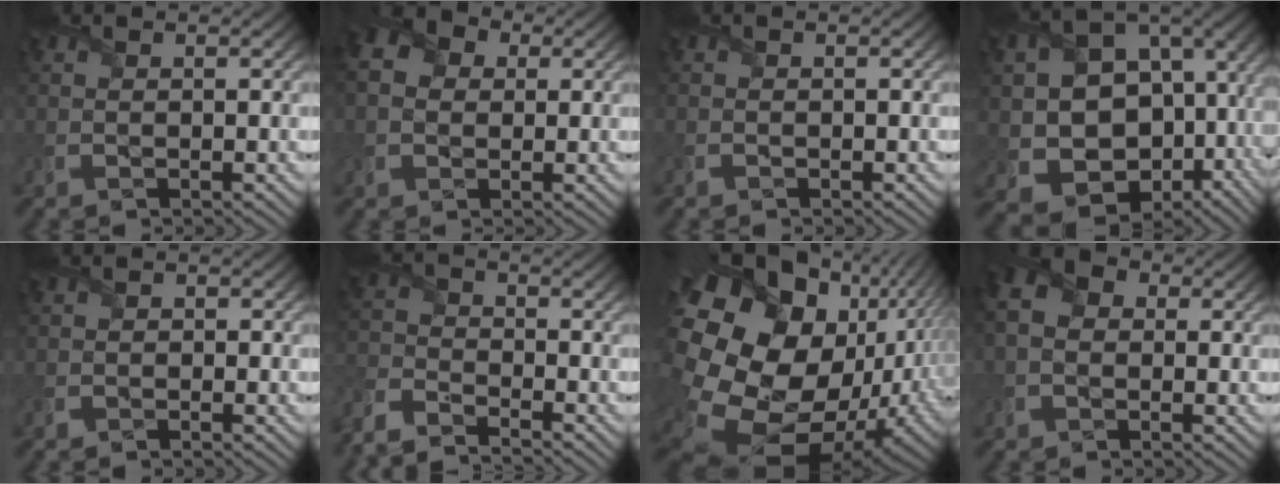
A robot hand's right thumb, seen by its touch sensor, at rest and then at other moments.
{"total": 6.2, "force": [1.1, 5.0, 3.5], "torque": [-0.108, 0.009, 0.018]}
{"total": 0.6, "force": [-0.5, 0.2, 0.0], "torque": [-0.001, -0.002, -0.012]}
{"total": 15.6, "force": [-1.5, 12.2, 9.6], "torque": [-0.191, -0.051, 0.006]}
{"total": 1.3, "force": [-1.0, 0.7, 0.3], "torque": [0.002, -0.002, -0.022]}
{"total": 6.6, "force": [-6.2, 1.4, 1.8], "torque": [-0.055, -0.015, -0.142]}
{"total": 22.5, "force": [-0.9, 17.5, 14.2], "torque": [-0.324, -0.066, -0.003]}
{"total": 6.9, "force": [-0.2, 5.4, 4.3], "torque": [-0.106, 0.013, -0.016]}